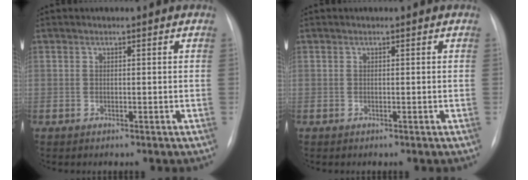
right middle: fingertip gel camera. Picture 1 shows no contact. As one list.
[{"total": 0.0}]